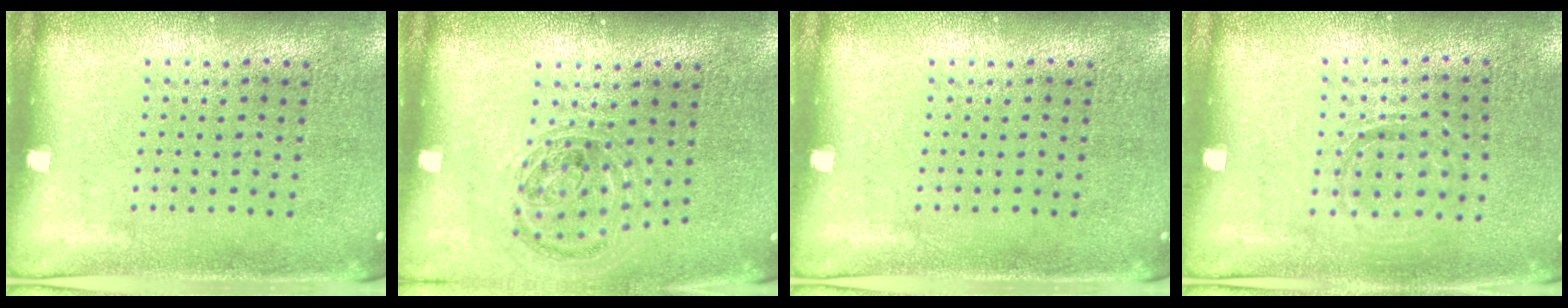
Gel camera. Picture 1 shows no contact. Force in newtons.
{"total": 0.9, "press": 0.9, "slide": 0.3}
{"total": 0.0}
{"total": 0.8, "press": 0.8, "slide": 0.2}